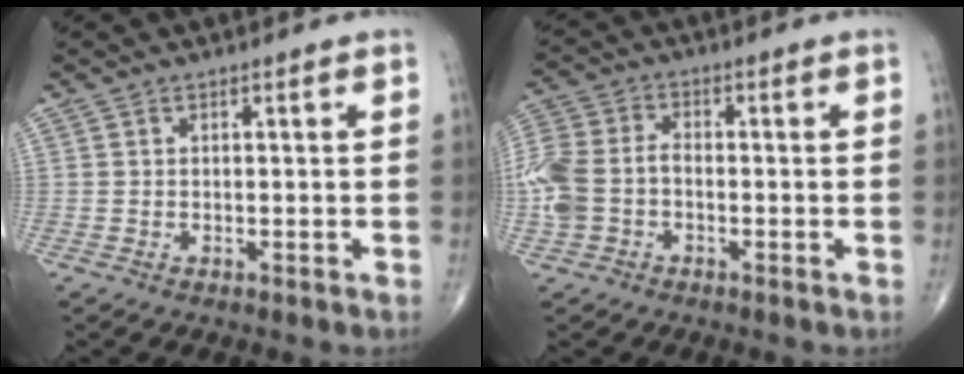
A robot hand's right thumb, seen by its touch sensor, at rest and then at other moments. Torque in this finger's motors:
{"motor_torque": [0.29, -0.03, 0.65, -0.03, 0.13]}